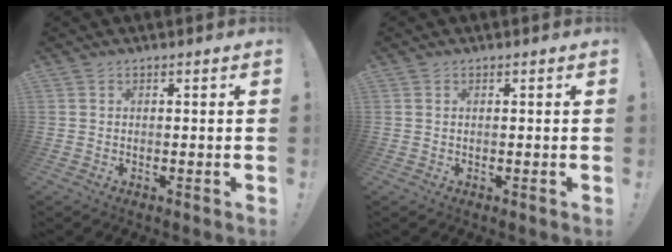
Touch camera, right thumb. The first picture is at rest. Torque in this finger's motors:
{"motor_torque": [-0.33, -0.20, -0.01, -0.15, -0.01]}